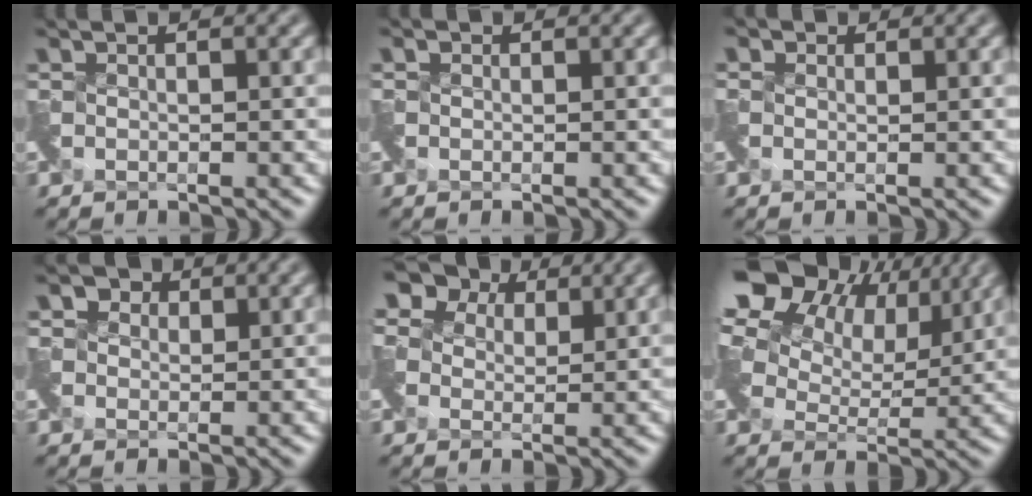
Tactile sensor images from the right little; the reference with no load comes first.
{"total": 0.7, "force": [-0.2, 0.0, -0.6], "torque": [0.012, 0.000, 0.001]}
{"total": 0.9, "force": [-0.1, 0.4, -0.9], "torque": [0.012, -0.001, 0.003]}
{"total": 1.7, "force": [0.3, 1.6, -0.3], "torque": [0.006, 0.006, 0.002]}
{"total": 5.7, "force": [3.2, 4.0, 2.5], "torque": [-0.076, 0.023, 0.045]}
{"total": 16.3, "force": [8.5, 10.4, 9.3], "torque": [-0.182, 0.041, 0.135]}